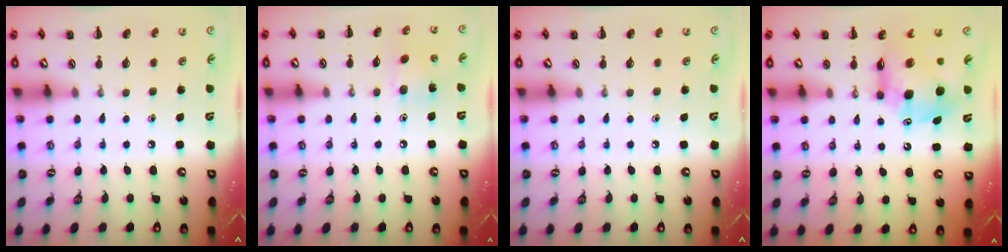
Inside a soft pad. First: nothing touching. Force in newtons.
{"total": 5.6, "press": 5.6, "slide": 0.6}
{"total": 0.0}
{"total": 9.5, "press": 9.1, "slide": 3.0}